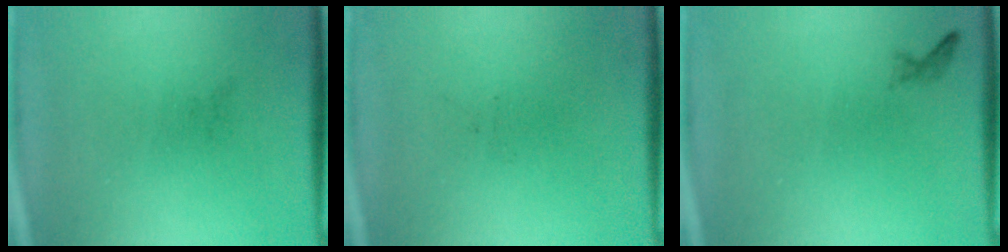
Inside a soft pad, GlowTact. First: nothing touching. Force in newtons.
{"total": 0.0}
{"total": 0.6}